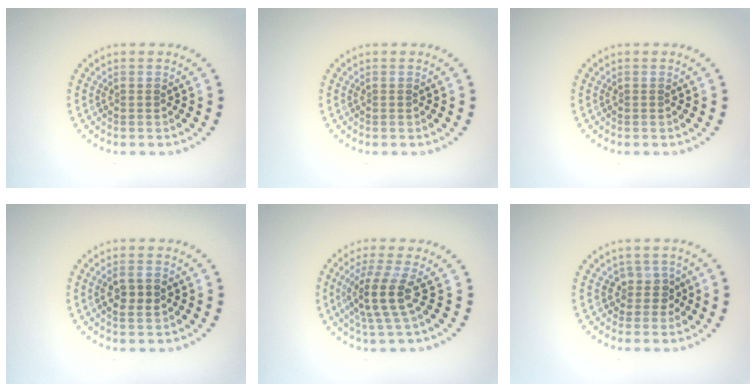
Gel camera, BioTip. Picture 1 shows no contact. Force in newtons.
{"total": 0.0}
{"total": 0.0}
{"total": 2.3, "press": 2.3, "slide": 0.4}
{"total": 3.7, "press": 2.7, "slide": 2.5}
{"total": 1.9, "press": 1.4, "slide": 1.2}